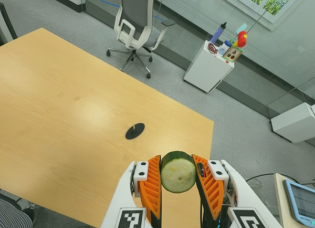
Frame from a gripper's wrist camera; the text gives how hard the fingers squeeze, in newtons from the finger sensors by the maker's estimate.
{"total": 12.3, "left": 11.1, "right": 13.4}